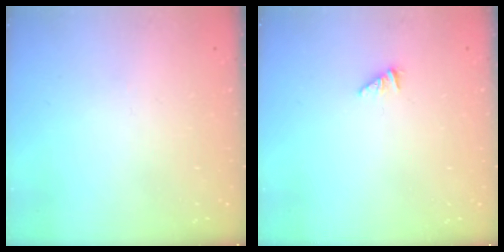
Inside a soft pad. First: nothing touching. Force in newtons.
{"total": 0.8, "press": 0.8, "slide": 0.2}